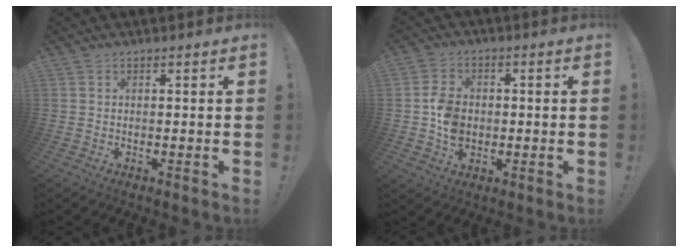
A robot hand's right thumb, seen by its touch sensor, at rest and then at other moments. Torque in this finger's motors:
{"motor_torque": [0.53, 0.68, 0.08, 0.02, 0.01]}